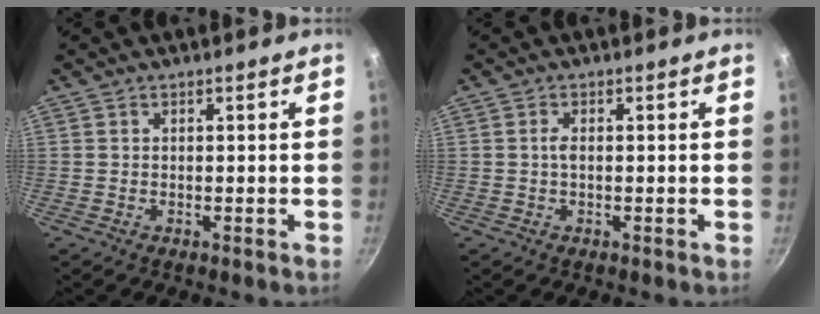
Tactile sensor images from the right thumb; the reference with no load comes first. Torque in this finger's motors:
{"motor_torque": [0.25, 0.00, 0.46, 0.00, 0.00]}